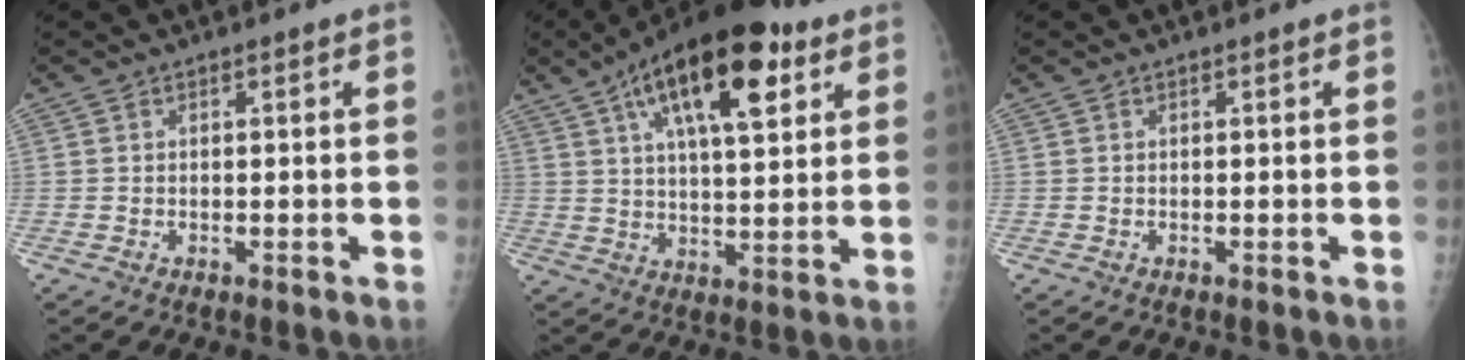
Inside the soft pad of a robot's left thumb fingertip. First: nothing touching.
{"total": 19.4, "force": [9.1, 7.7, 15.3], "torque": [-0.228, -0.012, 0.145]}
{"total": 0.0}